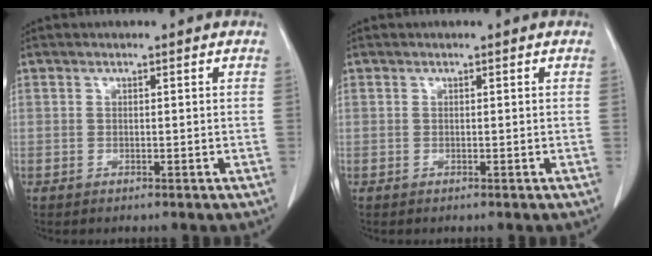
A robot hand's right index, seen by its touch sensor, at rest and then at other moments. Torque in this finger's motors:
{"motor_torque": [0.00, 0.00, 0.00, 0.00]}